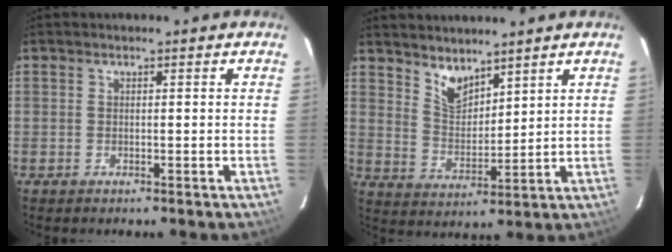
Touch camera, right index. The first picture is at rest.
{"total": 6.4, "force": [5.1, 2.7, 2.7], "torque": [-0.043, -0.002, 0.102]}